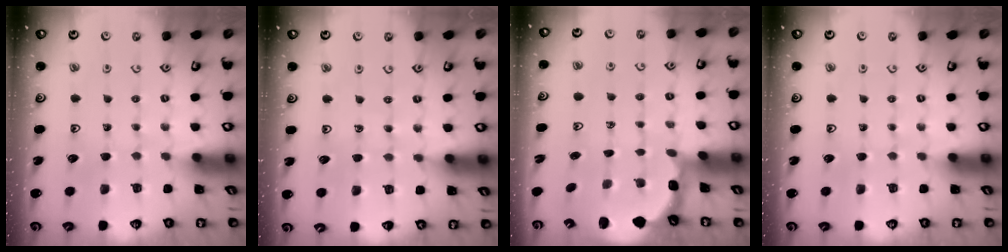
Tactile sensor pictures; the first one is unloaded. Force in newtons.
{"total": 3.5, "press": 3.5, "slide": 0.4}
{"total": 2.5, "press": 2.1, "slide": 1.3}
{"total": 0.0}